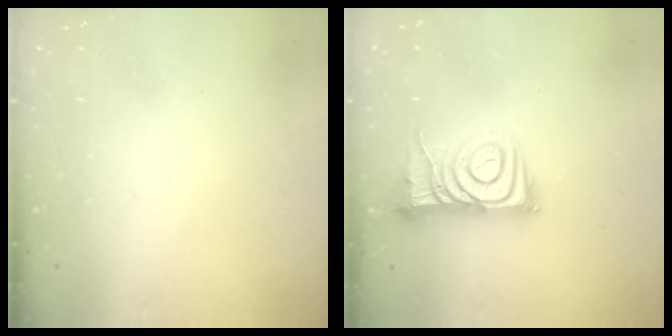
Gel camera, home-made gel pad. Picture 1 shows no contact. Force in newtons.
{"total": 10.9, "press": 10.8, "slide": 1.1}